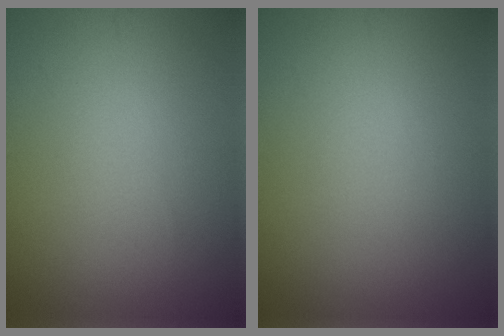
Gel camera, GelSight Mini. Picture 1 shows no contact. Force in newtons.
{"total": 0.0}